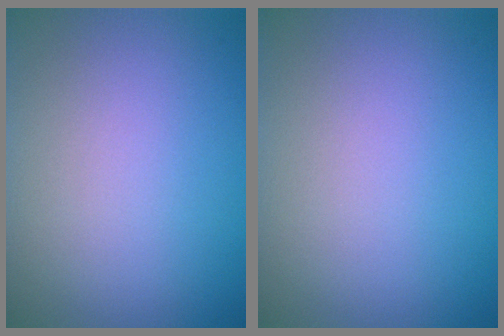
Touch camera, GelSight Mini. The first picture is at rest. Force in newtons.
{"total": 0.0}